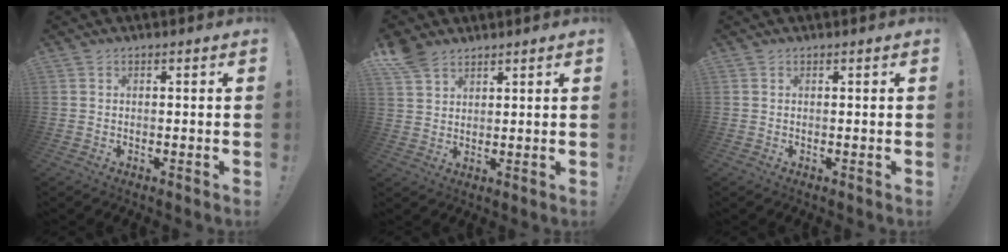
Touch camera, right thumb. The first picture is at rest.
{"total": 6.2, "force": [4.7, 3.1, 2.5], "torque": [-0.048, -0.019, 0.092]}
{"total": 0.0}